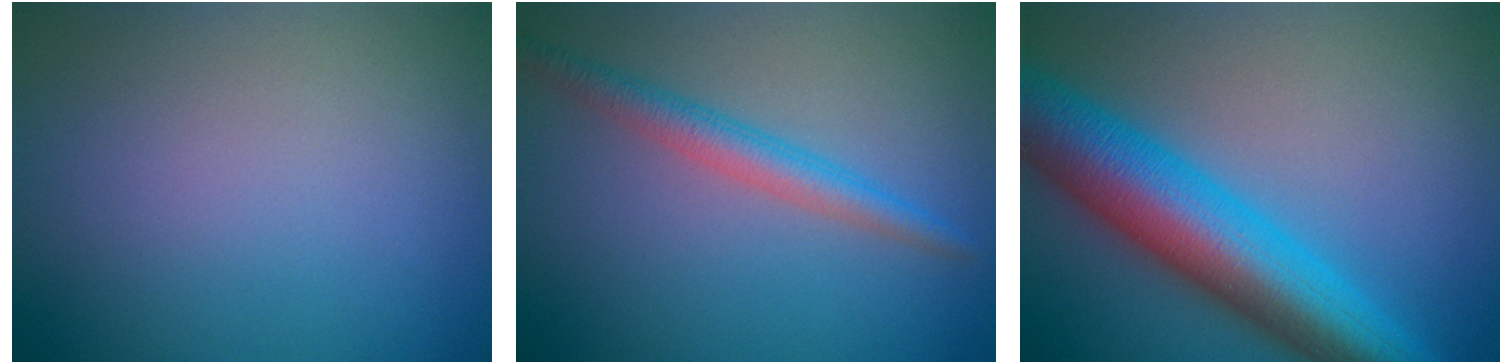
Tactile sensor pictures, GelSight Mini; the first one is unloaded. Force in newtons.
{"total": 2.8, "press": 2.8, "slide": 0.1}
{"total": 11.1, "press": 11.1, "slide": 0.1}